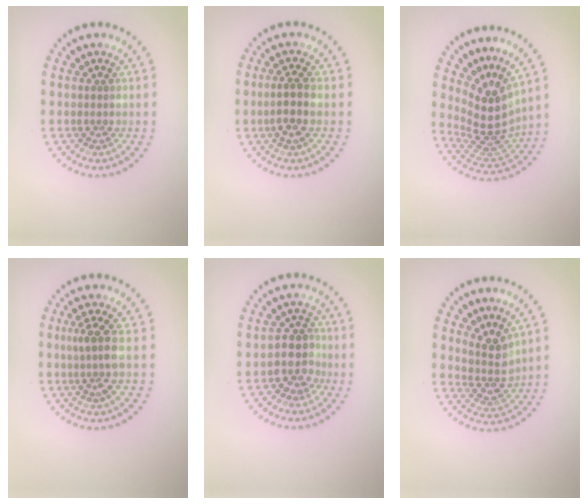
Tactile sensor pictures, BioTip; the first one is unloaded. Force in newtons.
{"total": 2.6, "press": 2.3, "slide": 1.1}
{"total": 4.4, "press": 3.1, "slide": 3.2}
{"total": 2.6, "press": 2.0, "slide": 1.7}
{"total": 2.9, "press": 2.4, "slide": 1.5}
{"total": 3.0, "press": 2.3, "slide": 1.9}